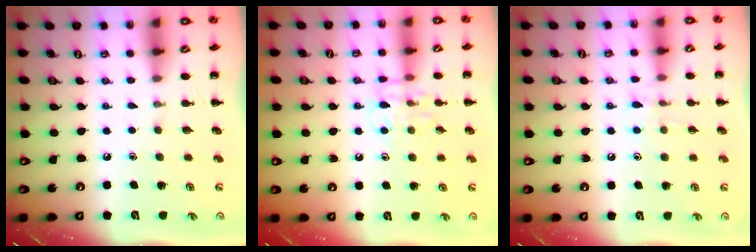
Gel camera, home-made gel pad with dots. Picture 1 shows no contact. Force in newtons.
{"total": 8.8, "press": 8.8, "slide": 0.6}
{"total": 7.0, "press": 6.9, "slide": 1.3}